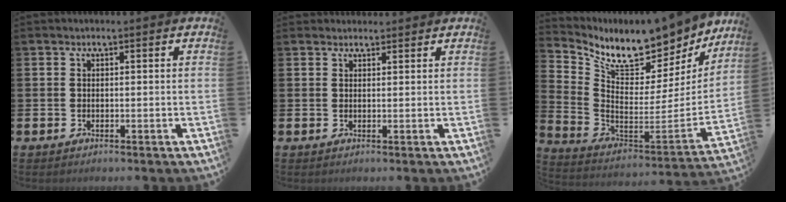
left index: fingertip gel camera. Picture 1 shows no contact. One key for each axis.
{"total": 1.3, "fx": 1.2, "fy": 0.4, "fz": -0.1, "tx": 0.015, "ty": -0.003, "tz": 0.020}
{"total": 9.6, "fx": 8.6, "fy": 3.4, "fz": 2.7, "tx": -0.089, "ty": -0.074, "tz": 0.147}